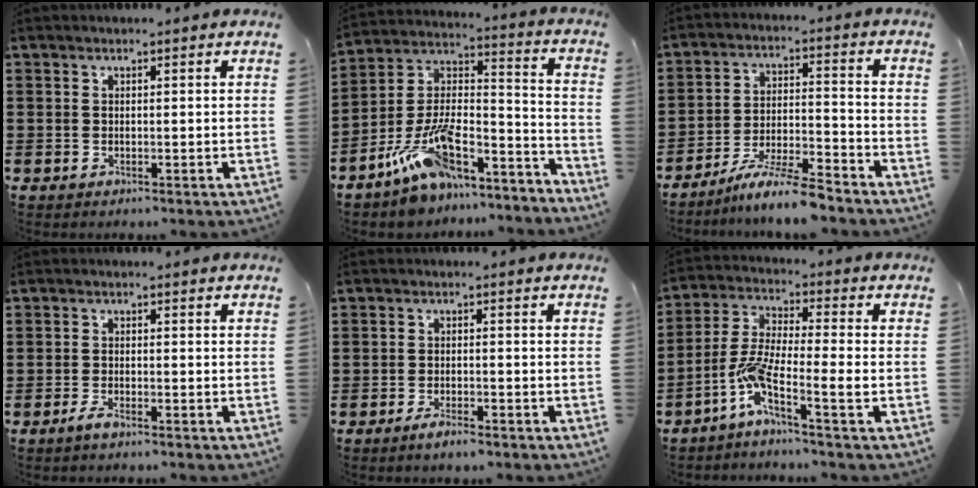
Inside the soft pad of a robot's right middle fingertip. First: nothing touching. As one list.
[{"total": 12.2, "force": [-8.9, 4.4, 7.1], "torque": [-0.144, 0.022, -0.173]}, {"total": 8.3, "force": [-7.4, 0.1, 3.8], "torque": [-0.074, -0.002, -0.140]}, {"total": 1.7, "force": [-1.3, 0.1, 1.1], "torque": [-0.028, -0.005, -0.027]}, {"total": 2.2, "force": [-1.8, 0.3, 1.3], "torque": [-0.024, -0.001, -0.032]}, {"total": 6.8, "force": [-2.9, 1.3, 6.0], "torque": [-0.140, -0.013, -0.062]}]